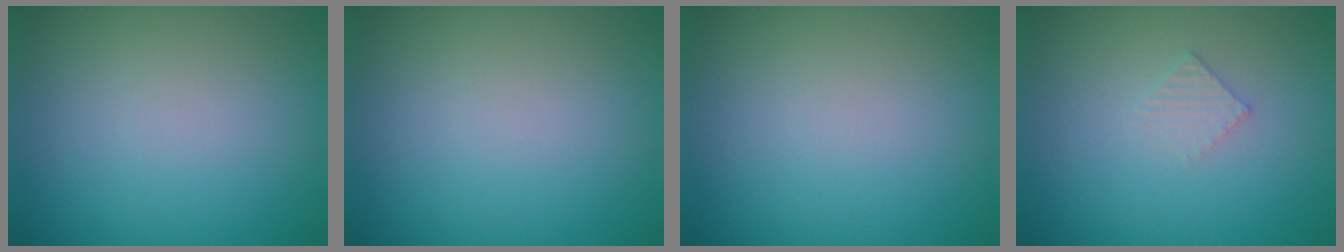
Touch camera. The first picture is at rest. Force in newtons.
{"total": 0.0}
{"total": 0.0}
{"total": 1.1, "press": 1.1, "slide": 0.0}